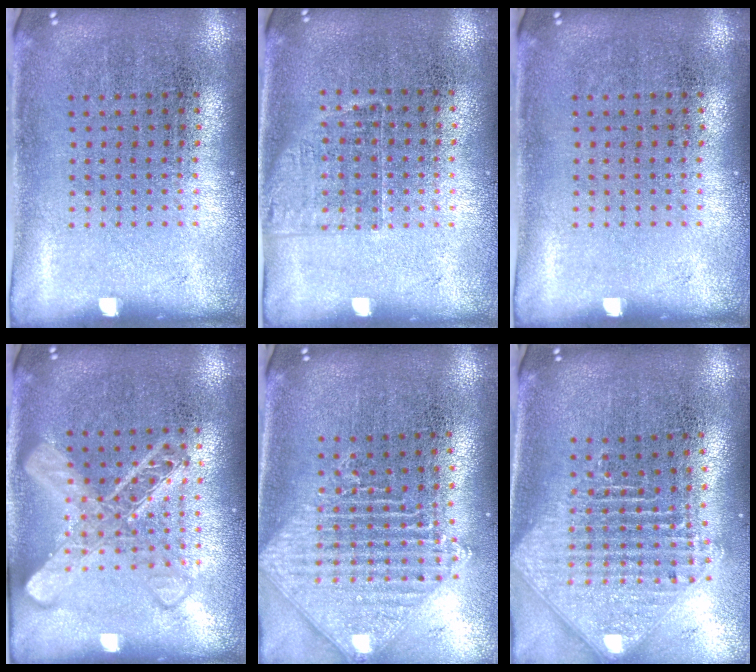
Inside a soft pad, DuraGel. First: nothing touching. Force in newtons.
{"total": 1.2, "press": 0.9, "slide": 0.7}
{"total": 0.0}
{"total": 3.2, "press": 3.1, "slide": 0.4}
{"total": 2.0, "press": 1.6, "slide": 1.2}
{"total": 2.5, "press": 1.8, "slide": 1.7}